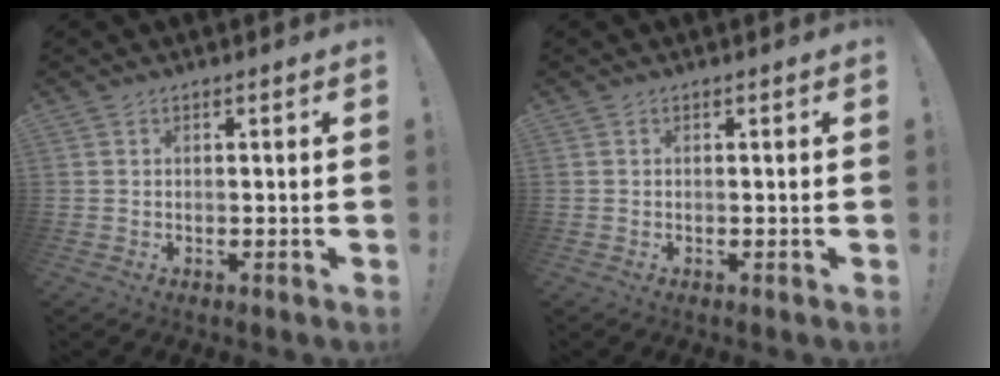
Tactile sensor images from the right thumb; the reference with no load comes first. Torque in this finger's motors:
{"motor_torque": [0.32, -0.13, 0.06, -0.14, 0.03]}